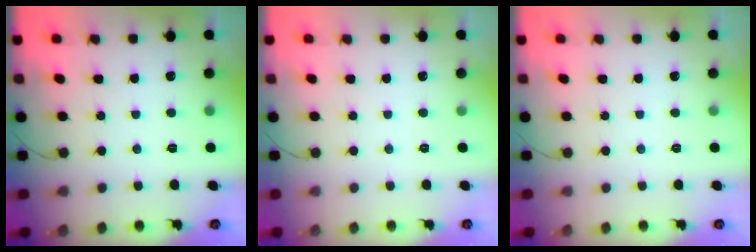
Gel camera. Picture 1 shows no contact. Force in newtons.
{"total": 0.0}
{"total": 0.0}